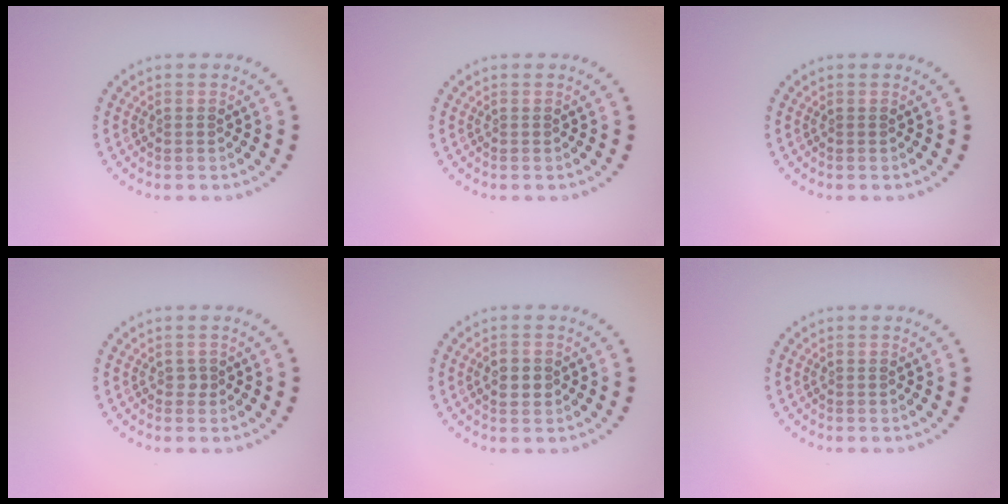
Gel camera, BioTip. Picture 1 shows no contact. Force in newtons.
{"total": 0.0}
{"total": 0.0}
{"total": 0.5, "press": 0.4, "slide": 0.3}
{"total": 2.1, "press": 2.1, "slide": 0.2}
{"total": 0.0}